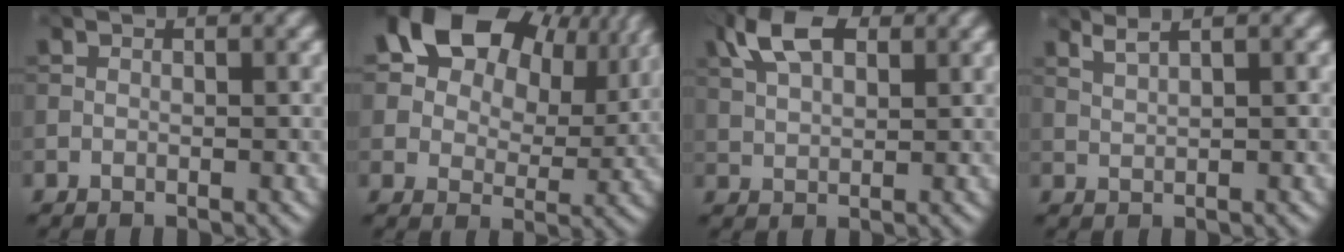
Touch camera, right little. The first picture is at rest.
{"total": 15.5, "force": [8.5, 9.6, 8.7], "torque": [-0.164, 0.047, 0.129]}
{"total": 5.8, "force": [2.7, 3.1, 4.2], "torque": [-0.092, 0.013, 0.046]}
{"total": 2.4, "force": [1.8, 0.7, 1.5], "torque": [-0.023, 0.005, 0.025]}